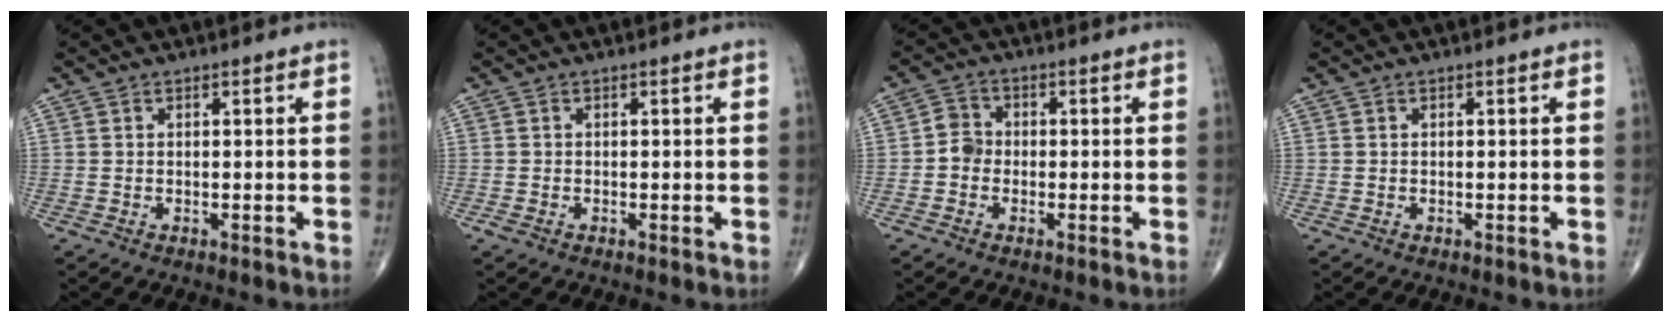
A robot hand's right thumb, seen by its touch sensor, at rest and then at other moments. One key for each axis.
{"total": 1.3, "fx": -0.5, "fy": 0.7, "fz": 1.0, "tx": -0.022, "ty": -0.002, "tz": -0.010}
{"total": 3.4, "fx": -0.8, "fy": 2.9, "fz": 1.5, "tx": -0.012, "ty": 0.009, "tz": -0.023}
{"total": 0.0}